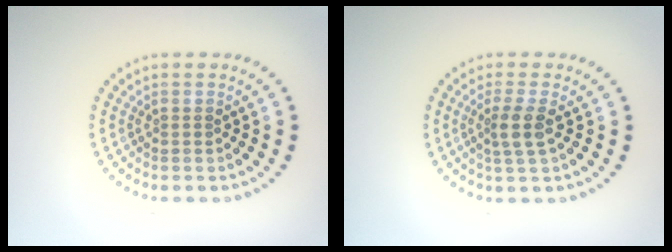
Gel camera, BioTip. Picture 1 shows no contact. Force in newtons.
{"total": 2.3, "press": 1.8, "slide": 1.3}